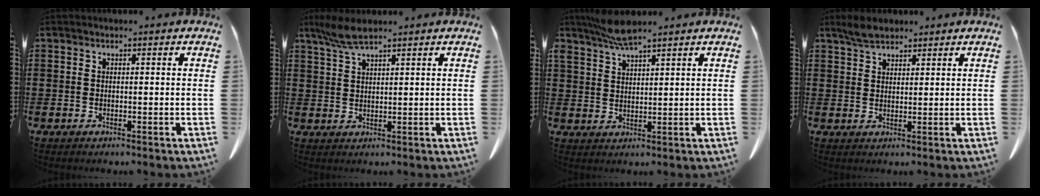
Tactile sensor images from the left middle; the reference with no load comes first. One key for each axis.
{"total": 4.6, "fx": 3.4, "fy": 0.7, "fz": 3.1, "tx": -0.068, "ty": -0.001, "tz": 0.062}
{"total": 4.5, "fx": 4.0, "fy": 0.4, "fz": 2.1, "tx": -0.054, "ty": -0.010, "tz": 0.074}
{"total": 3.1, "fx": 2.6, "fy": 1.1, "fz": 1.3, "tx": -0.031, "ty": 0.005, "tz": 0.050}